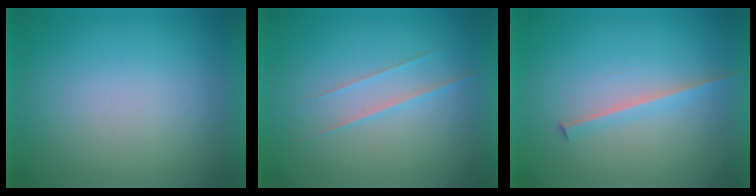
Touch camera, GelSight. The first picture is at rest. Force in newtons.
{"total": 1.5}
{"total": 1.8}